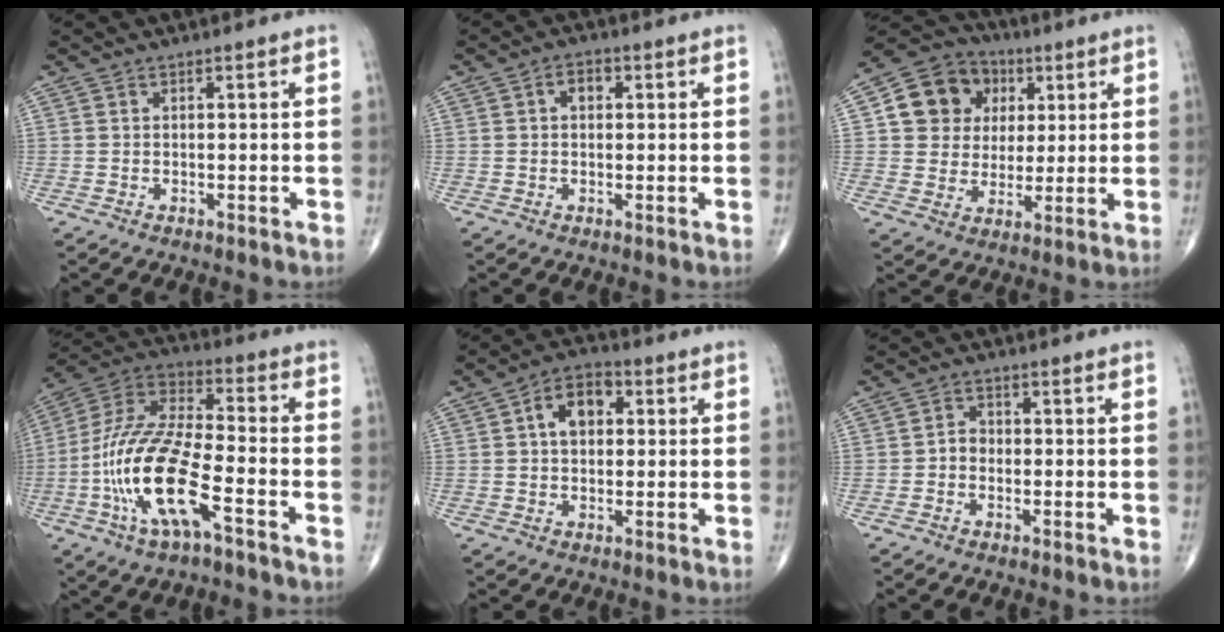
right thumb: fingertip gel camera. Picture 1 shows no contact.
{"total": 2.7, "force": [0.6, 1.9, 1.9], "torque": [-0.023, 0.010, 0.007]}
{"total": 13.6, "force": [3.8, 12.0, 5.3], "torque": [-0.058, 0.007, 0.063]}
{"total": 18.9, "force": [-6.7, 6.1, 16.6], "torque": [-0.351, 0.035, -0.126]}
{"total": 7.4, "force": [1.5, 5.0, 5.3], "torque": [-0.073, 0.015, 0.016]}
{"total": 2.3, "force": [-0.8, 1.9, 1.2], "torque": [-0.007, 0.009, -0.022]}